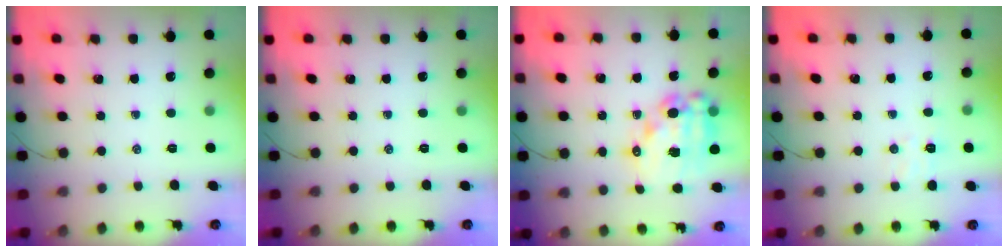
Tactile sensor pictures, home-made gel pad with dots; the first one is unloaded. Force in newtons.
{"total": 0.0}
{"total": 15.8, "press": 15.5, "slide": 3.1}
{"total": 5.2, "press": 5.0, "slide": 1.2}